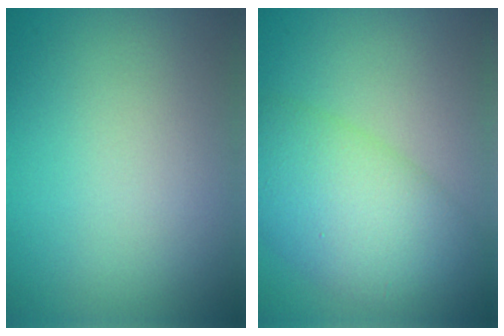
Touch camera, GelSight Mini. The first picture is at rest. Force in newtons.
{"total": 7.9, "press": 7.9, "slide": 0.1}